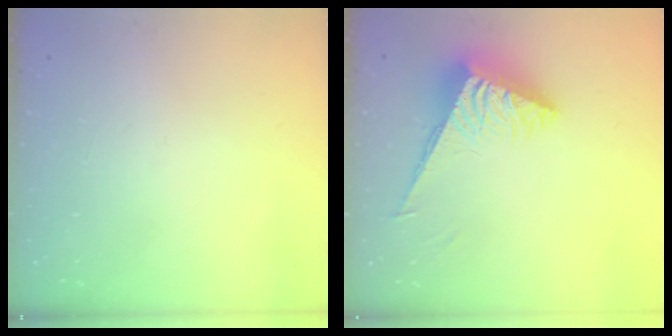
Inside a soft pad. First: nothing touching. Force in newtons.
{"total": 7.0, "press": 7.0, "slide": 0.4}